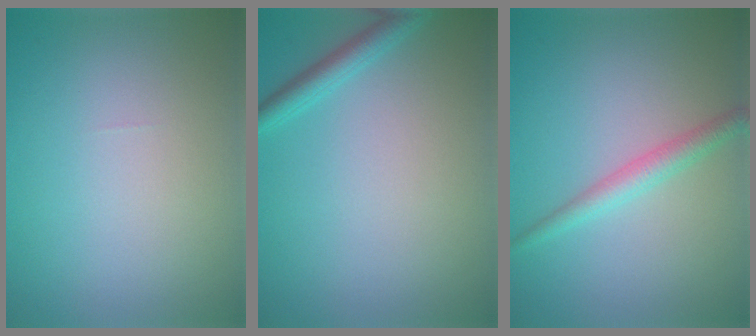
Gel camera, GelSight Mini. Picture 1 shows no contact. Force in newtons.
{"total": 2.2, "press": 2.2, "slide": 0.1}
{"total": 2.2, "press": 2.2, "slide": 0.0}